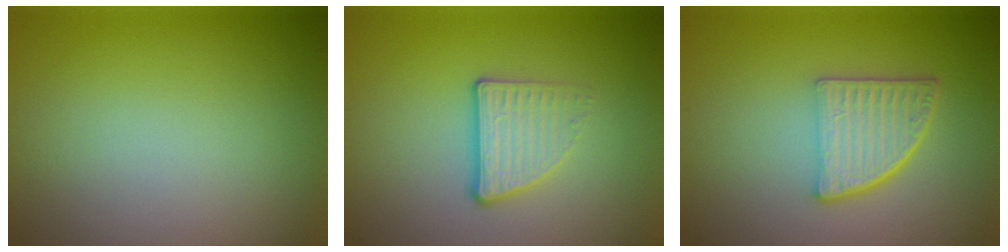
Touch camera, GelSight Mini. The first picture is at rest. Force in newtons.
{"total": 3.4, "press": 2.2, "slide": 2.6}
{"total": 4.8, "press": 3.4, "slide": 3.4}